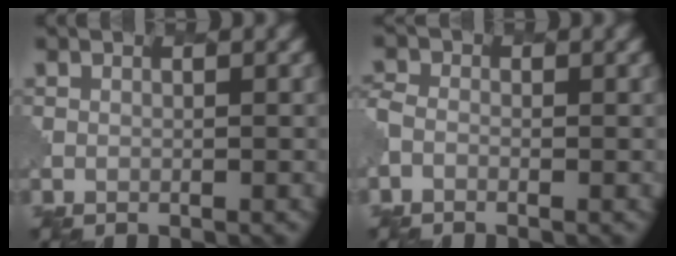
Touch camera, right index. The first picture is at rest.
{"total": 1.2, "force": [-0.8, 0.8, 0.4], "torque": [-0.010, -0.004, -0.025]}